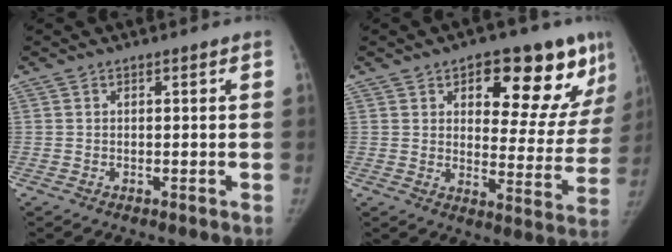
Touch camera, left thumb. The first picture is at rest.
{"total": 20.0, "force": [10.5, 9.2, 14.4], "torque": [-0.126, -0.038, 0.142]}